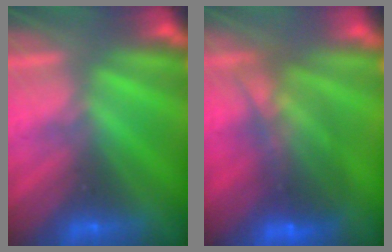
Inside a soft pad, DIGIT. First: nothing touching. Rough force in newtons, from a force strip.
{"total": 5.6}